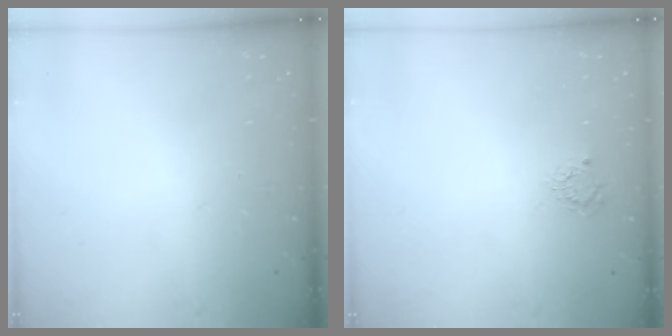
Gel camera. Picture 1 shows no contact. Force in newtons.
{"total": 2.5, "press": 2.5, "slide": 0.4}